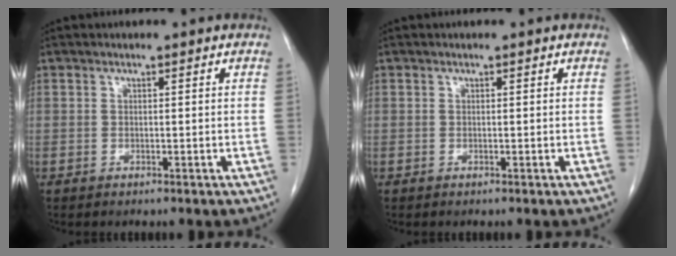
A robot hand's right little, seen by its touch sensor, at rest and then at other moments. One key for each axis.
{"total": 0.0}